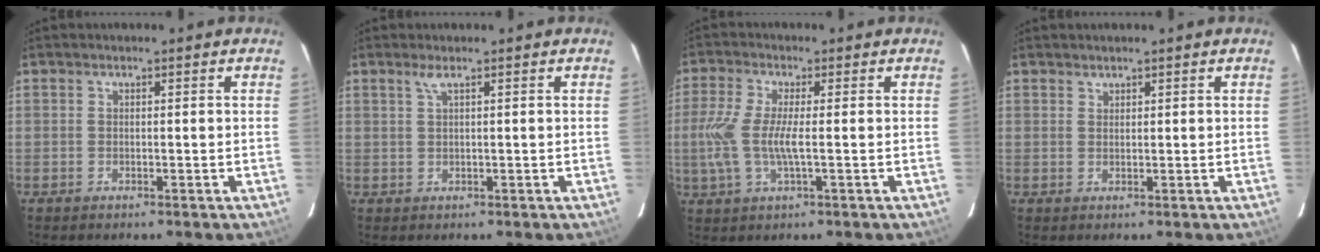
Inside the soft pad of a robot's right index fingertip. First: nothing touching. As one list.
[{"total": 1.2, "force": [0.6, -0.4, 0.9], "torque": [-0.017, 0.001, 0.012]}, {"total": 7.5, "force": [-0.8, 1.6, 7.3], "torque": [-0.165, -0.003, -0.016]}, {"total": 0.7, "force": [0.7, 0.2, -0.1], "torque": [0.002, 0.001, 0.015]}]